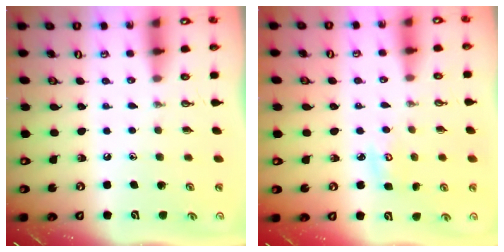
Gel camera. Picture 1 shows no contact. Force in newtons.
{"total": 4.0, "press": 4.0, "slide": 0.3}